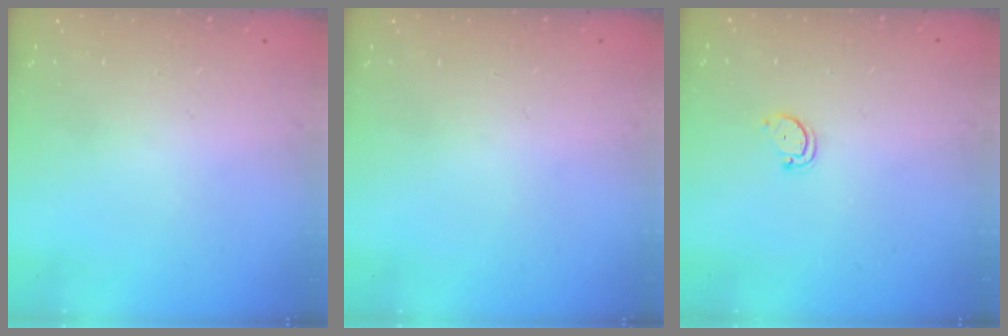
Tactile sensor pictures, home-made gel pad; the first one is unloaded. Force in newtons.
{"total": 0.0}
{"total": 2.3, "press": 2.3, "slide": 0.4}